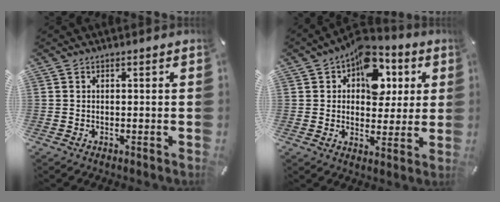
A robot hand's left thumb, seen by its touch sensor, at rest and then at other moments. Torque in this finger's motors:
{"motor_torque": [2.16, 2.31, 1.29, -1.18, 0.46]}